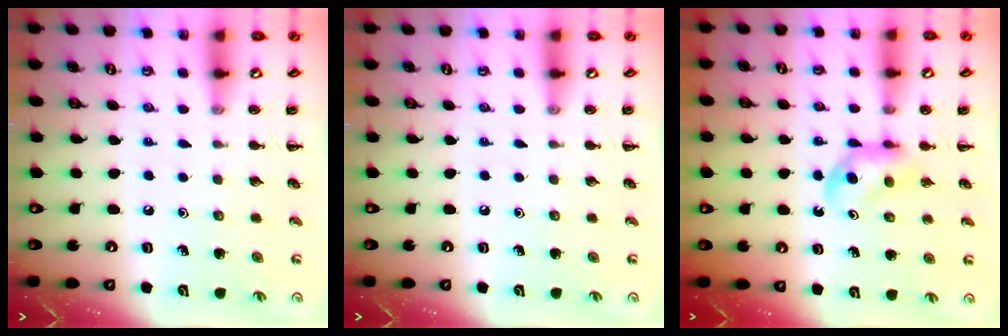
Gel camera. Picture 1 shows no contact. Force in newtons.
{"total": 0.0}
{"total": 4.0, "press": 3.8, "slide": 1.1}